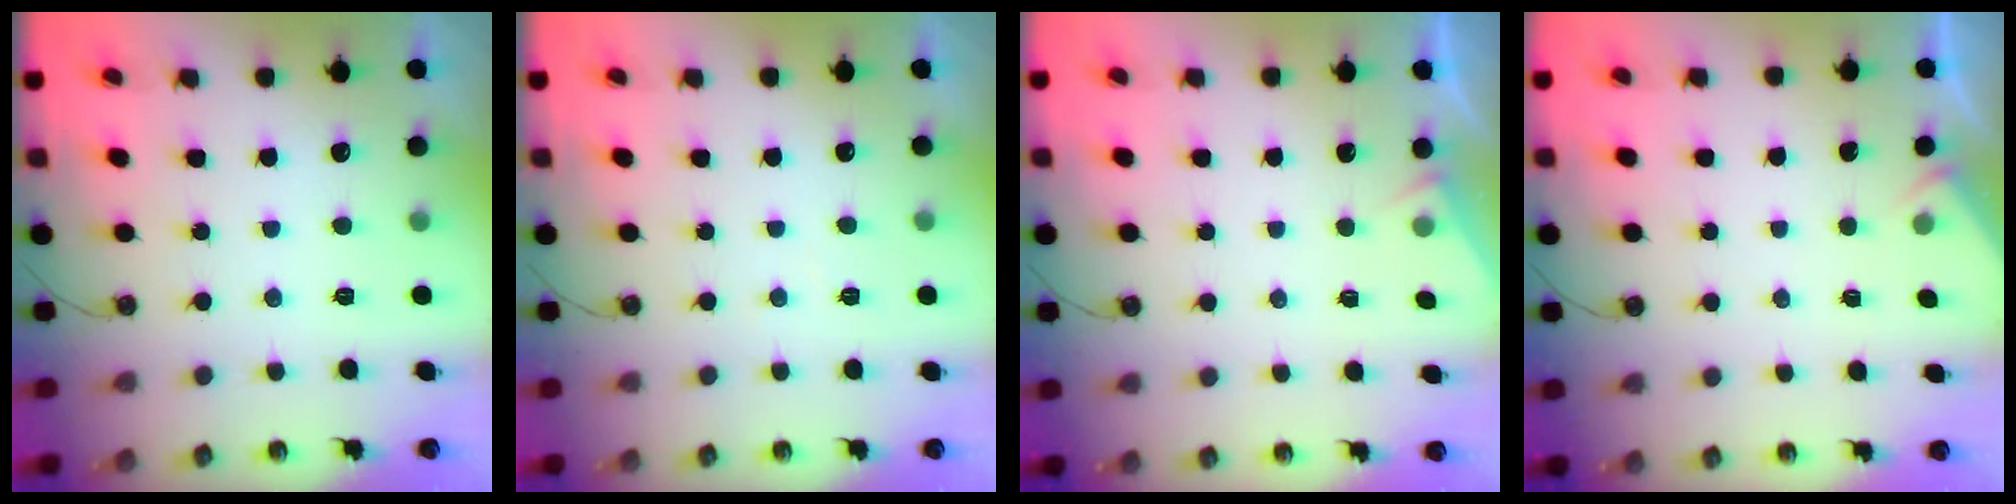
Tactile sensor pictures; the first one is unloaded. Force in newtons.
{"total": 2.9, "press": 2.9, "slide": 0.5}
{"total": 3.6, "press": 3.5, "slide": 0.4}
{"total": 1.8, "press": 1.8, "slide": 0.4}